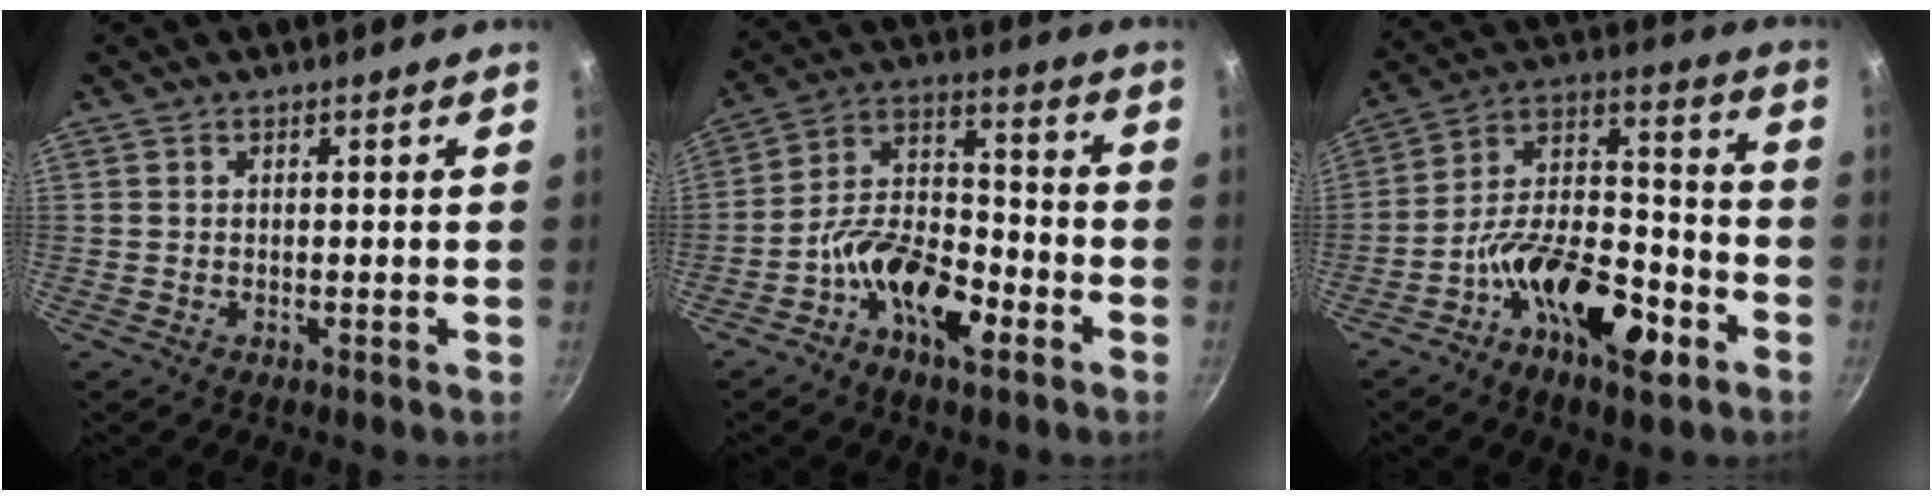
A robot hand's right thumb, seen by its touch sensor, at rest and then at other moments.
{"total": 13.4, "force": [-6.8, 6.7, 9.4], "torque": [-0.142, 0.062, -0.131]}
{"total": 18.7, "force": [-9.2, 8.6, 13.8], "torque": [-0.201, 0.073, -0.167]}